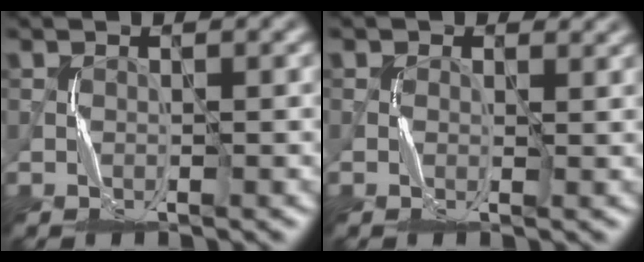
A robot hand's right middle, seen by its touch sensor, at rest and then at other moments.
{"total": 1.6, "force": [1.1, 1.1, 0.5], "torque": [-0.007, -0.004, 0.011]}